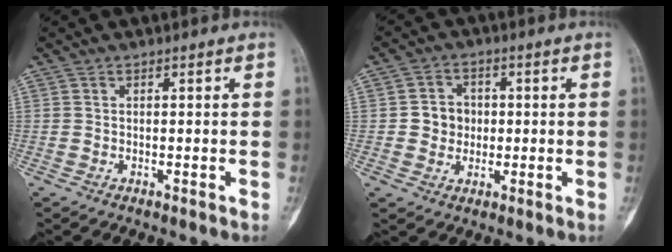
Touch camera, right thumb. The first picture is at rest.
{"total": 5.4, "force": [0.0, 5.0, 2.1], "torque": [-0.007, 0.007, -0.003]}